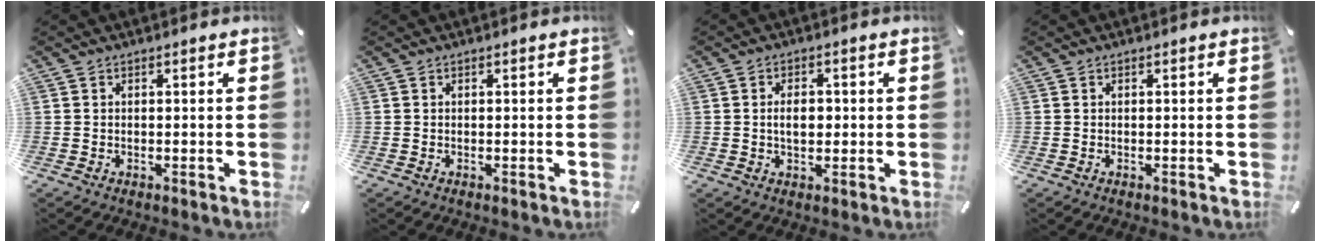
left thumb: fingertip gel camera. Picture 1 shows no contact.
{"total": 0.0}
{"total": 4.4, "force": [0.1, 2.8, 3.4], "torque": [-0.050, 0.002, -0.003]}
{"total": 0.0}